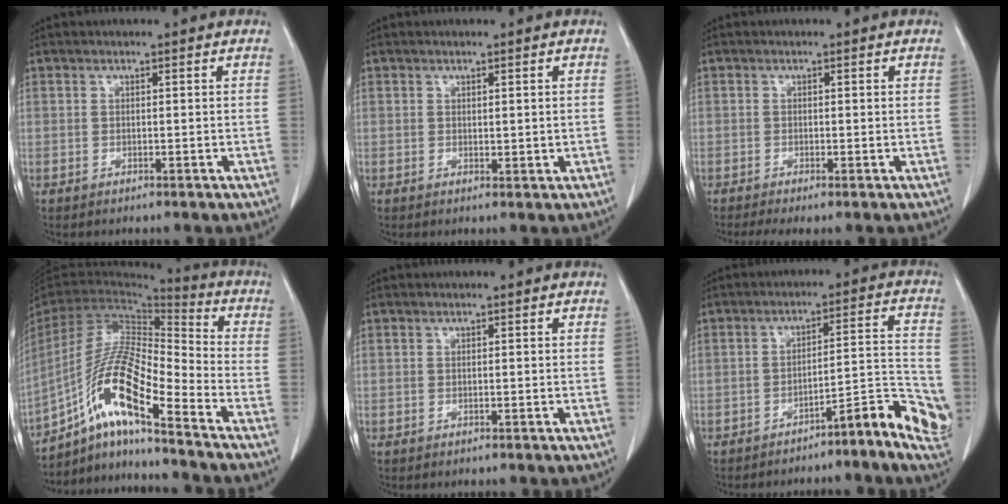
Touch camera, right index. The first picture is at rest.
{"total": 0.5, "force": [0.1, 0.4, 0.3], "torque": [-0.003, -0.002, 0.004]}
{"total": 2.6, "force": [-1.9, 0.3, 1.7], "torque": [-0.026, -0.007, -0.032]}
{"total": 15.3, "force": [-9.2, 1.7, 12.1], "torque": [-0.238, 0.004, -0.167]}
{"total": 0.0}
{"total": 9.3, "force": [-4.8, 0.9, 7.9], "torque": [-0.082, 0.016, -0.068]}